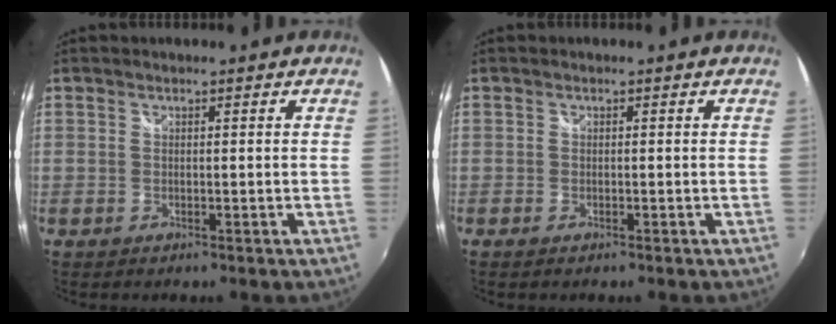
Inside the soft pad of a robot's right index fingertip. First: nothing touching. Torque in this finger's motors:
{"motor_torque": [0.02, 0.02, 0.07, 0.01]}